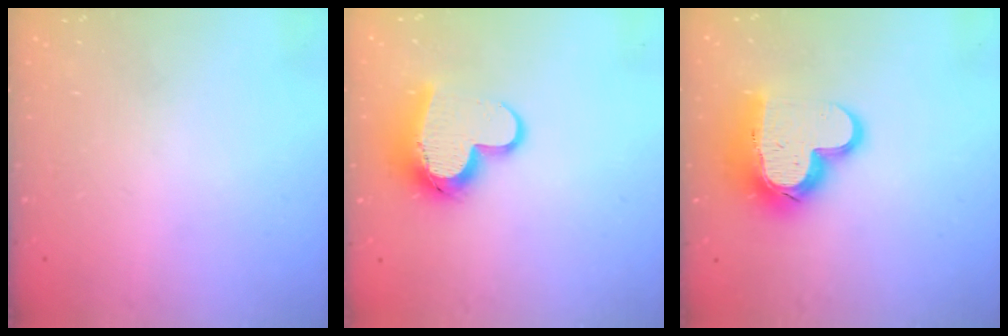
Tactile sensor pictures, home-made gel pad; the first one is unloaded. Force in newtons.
{"total": 12.4, "press": 12.3, "slide": 1.2}
{"total": 16.3, "press": 16.3, "slide": 1.1}